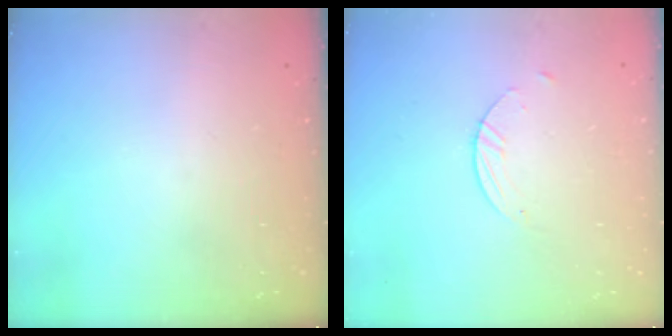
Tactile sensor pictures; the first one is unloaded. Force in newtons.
{"total": 1.5, "press": 1.5, "slide": 0.1}